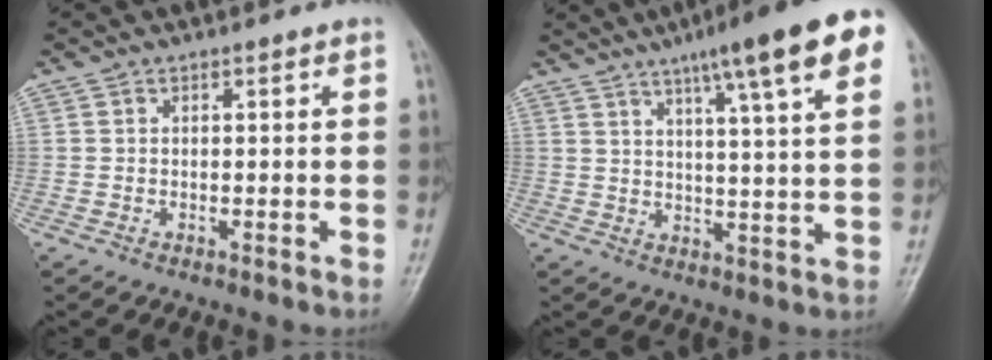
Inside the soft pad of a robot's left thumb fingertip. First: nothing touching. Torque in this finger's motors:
{"motor_torque": [3.09, 0.82, 1.89, -0.88, 0.20]}